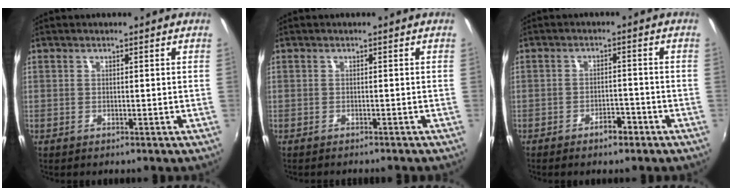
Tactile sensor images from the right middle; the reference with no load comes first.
{"total": 1.8, "force": [-1.7, 0.3, 0.6], "torque": [-0.021, -0.012, -0.026]}
{"total": 3.4, "force": [-2.5, 1.3, 1.8], "torque": [-0.037, 0.003, -0.034]}